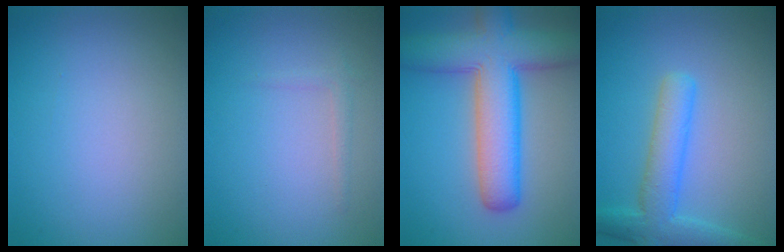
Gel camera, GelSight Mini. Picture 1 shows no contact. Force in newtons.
{"total": 0.9, "press": 0.9, "slide": 0.0}
{"total": 9.8, "press": 9.8, "slide": 0.3}
{"total": 4.6, "press": 4.6, "slide": 0.2}